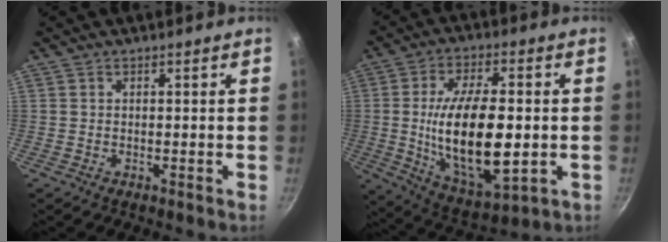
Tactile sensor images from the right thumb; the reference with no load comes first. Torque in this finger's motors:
{"motor_torque": [0.21, 2.17, 2.20, -0.28, 0.31]}